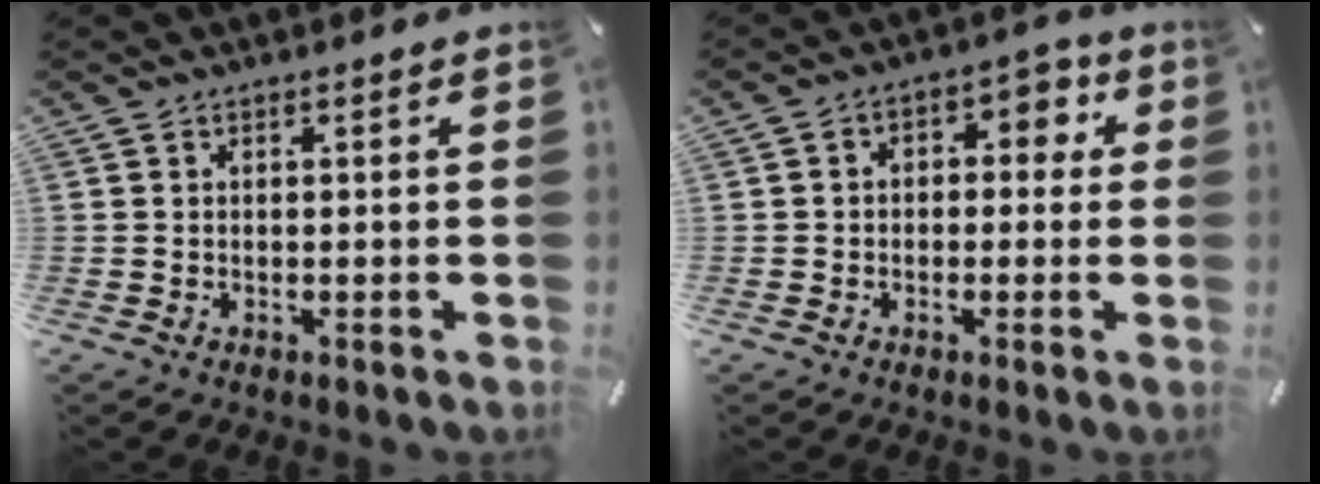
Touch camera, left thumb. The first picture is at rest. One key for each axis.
{"total": 5.2, "fx": -0.5, "fy": 4.0, "fz": 3.2, "tx": -0.040, "ty": 0.010, "tz": -0.018}